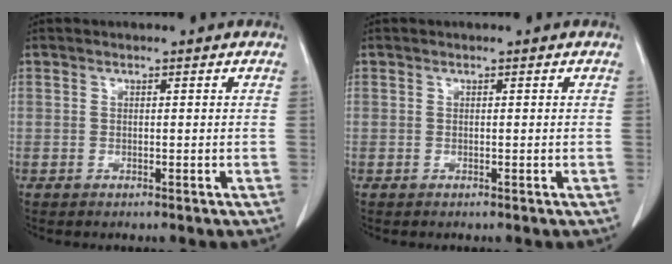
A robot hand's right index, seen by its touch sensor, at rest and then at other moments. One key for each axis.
{"total": 0.0}